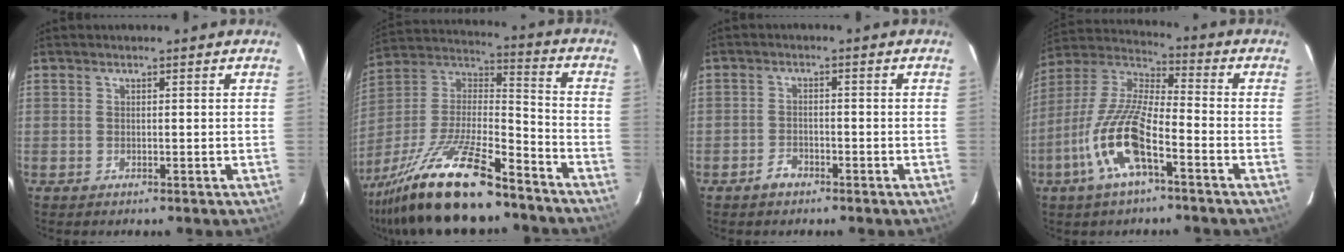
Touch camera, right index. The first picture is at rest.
{"total": 24.7, "force": [-18.1, 6.1, 15.7], "torque": [-0.314, -0.025, -0.310]}
{"total": 2.7, "force": [-2.1, 1.6, 0.8], "torque": [-0.019, 0.004, -0.034]}
{"total": 14.7, "force": [-6.7, 4.0, 12.5], "torque": [-0.264, -0.007, -0.136]}